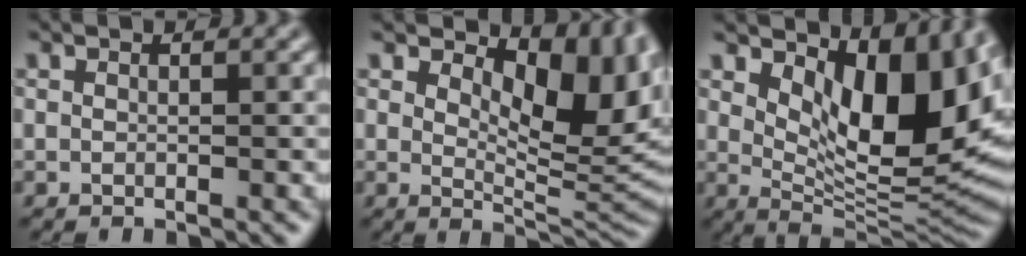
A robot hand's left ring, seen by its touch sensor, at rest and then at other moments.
{"total": 10.1, "force": [3.5, 4.9, 8.1], "torque": [-0.112, -0.005, 0.055]}
{"total": 11.7, "force": [4.1, 5.4, 9.5], "torque": [-0.134, -0.011, 0.073]}